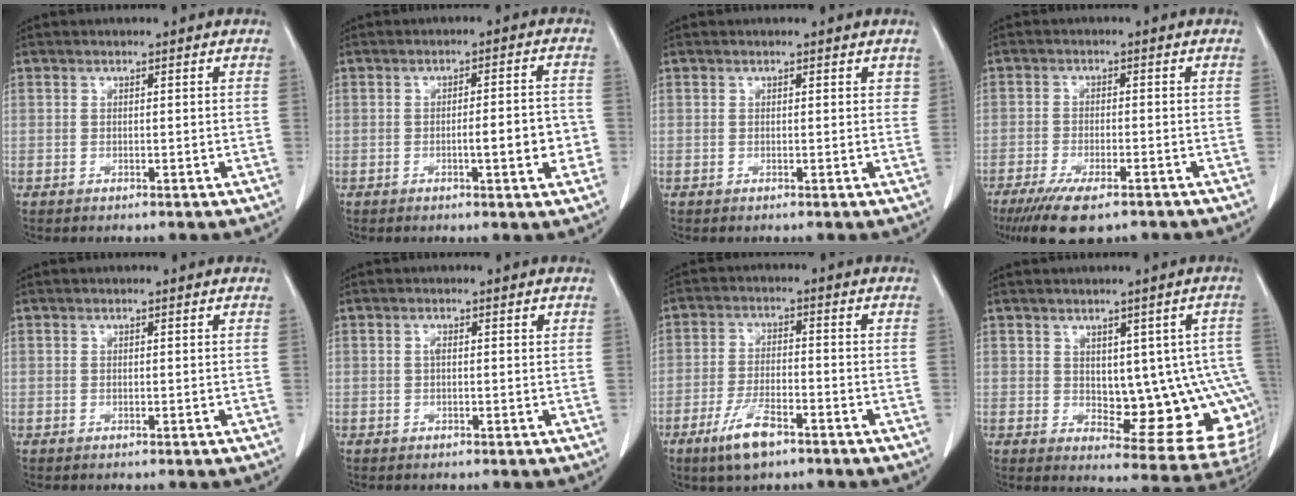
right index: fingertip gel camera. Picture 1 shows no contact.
{"total": 6.1, "force": [-1.6, 1.1, 5.8], "torque": [-0.077, 0.009, -0.018]}
{"total": 1.1, "force": [0.7, 0.7, 0.4], "torque": [0.006, 0.003, 0.002]}
{"total": 9.4, "force": [-6.6, 2.5, 6.1], "torque": [-0.097, -0.018, -0.103]}
{"total": 0.0}
{"total": 1.3, "force": [0.3, 0.4, 1.2], "torque": [-0.023, 0.007, 0.006]}
{"total": 6.9, "force": [-4.4, 1.9, 5.0], "torque": [-0.100, -0.008, -0.078]}
{"total": 13.2, "force": [0.0, 5.5, 12.0], "torque": [-0.119, 0.006, 0.018]}